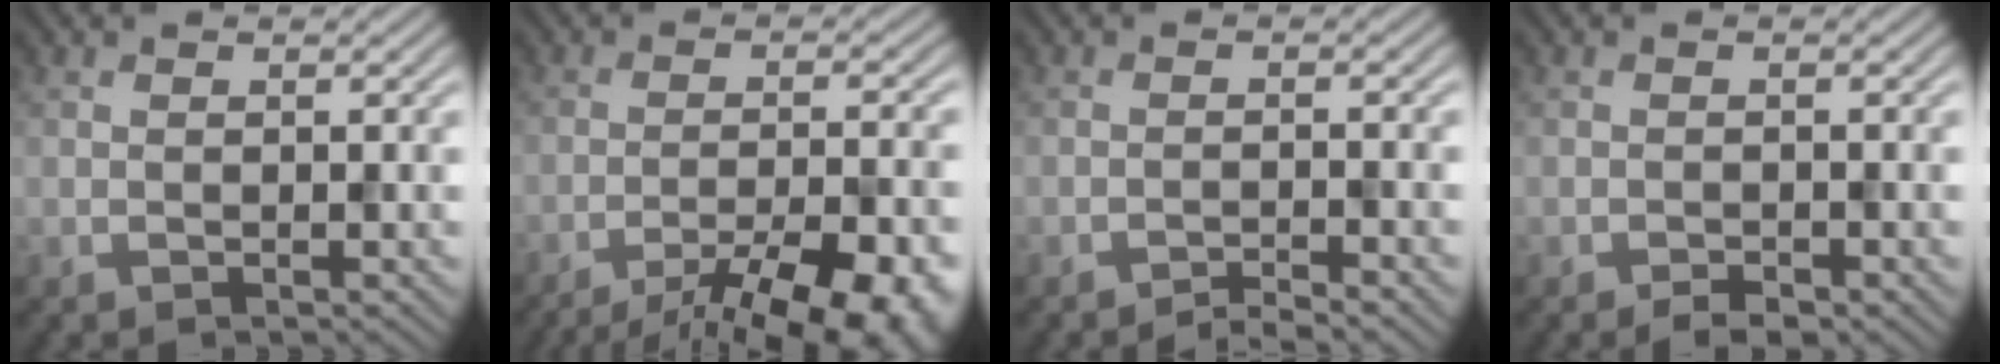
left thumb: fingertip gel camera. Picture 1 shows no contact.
{"total": 14.0, "force": [-10.5, 3.8, 8.5], "torque": [-0.119, -0.011, -0.128]}
{"total": 2.2, "force": [-1.9, 0.1, 1.2], "torque": [-0.009, 0.005, -0.042]}
{"total": 1.4, "force": [-1.1, 0.4, 0.8], "torque": [-0.010, 0.000, -0.018]}